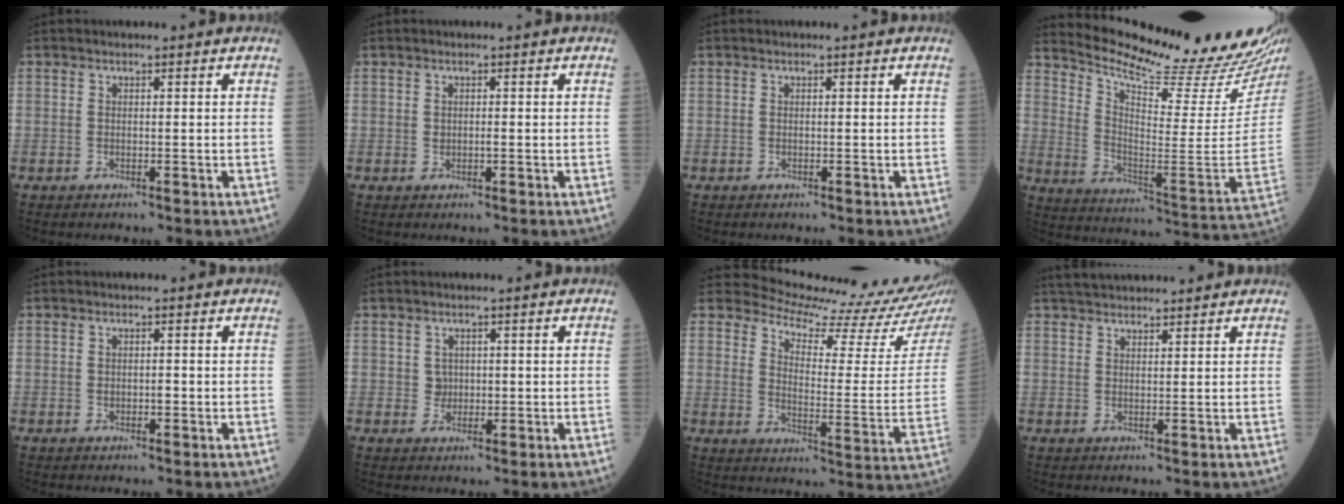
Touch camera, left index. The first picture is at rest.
{"total": 0.6, "force": [0.1, 0.3, 0.5], "torque": [-0.011, 0.000, 0.001]}
{"total": 0.0}
{"total": 24.1, "force": [22.4, 0.6, 8.9], "torque": [-0.148, -0.112, 0.312]}
{"total": 0.9, "force": [-0.1, 0.5, 0.7], "torque": [-0.011, 0.002, -0.002]}
{"total": 1.7, "force": [0.3, 1.6, 0.6], "torque": [-0.012, 0.001, 0.007]}
{"total": 15.5, "force": [15.0, -0.7, 3.8], "torque": [-0.062, -0.109, 0.185]}
{"total": 6.9, "force": [6.4, 1.1, 2.3], "torque": [-0.038, 0.037, 0.104]}